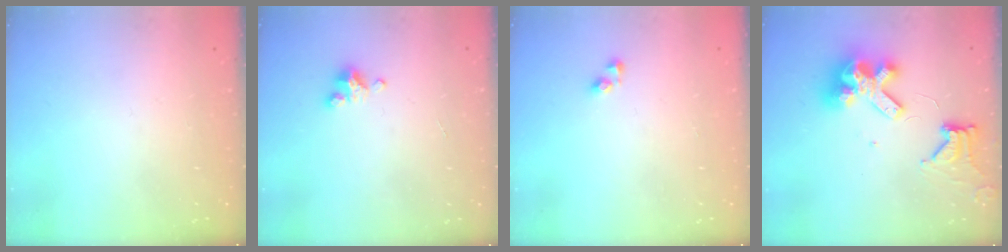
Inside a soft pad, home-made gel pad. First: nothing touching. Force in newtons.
{"total": 3.3, "press": 3.3, "slide": 0.3}
{"total": 3.2, "press": 3.2, "slide": 0.5}
{"total": 12.9, "press": 12.8, "slide": 1.6}